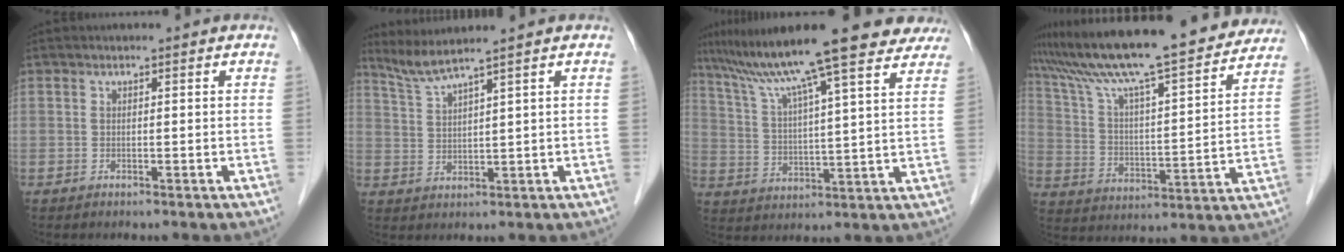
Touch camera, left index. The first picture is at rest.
{"total": 4.4, "force": [3.8, -1.6, 1.5], "torque": [-0.041, -0.003, 0.086]}
{"total": 22.4, "force": [18.3, 1.5, 12.9], "torque": [-0.212, 0.022, 0.265]}
{"total": 25.0, "force": [22.0, 2.1, 11.7], "torque": [-0.201, -0.004, 0.326]}